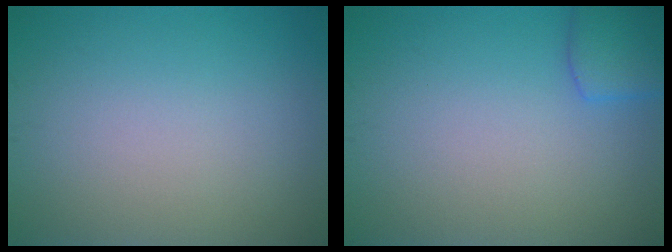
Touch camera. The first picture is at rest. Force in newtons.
{"total": 2.7, "press": 2.7, "slide": 0.1}